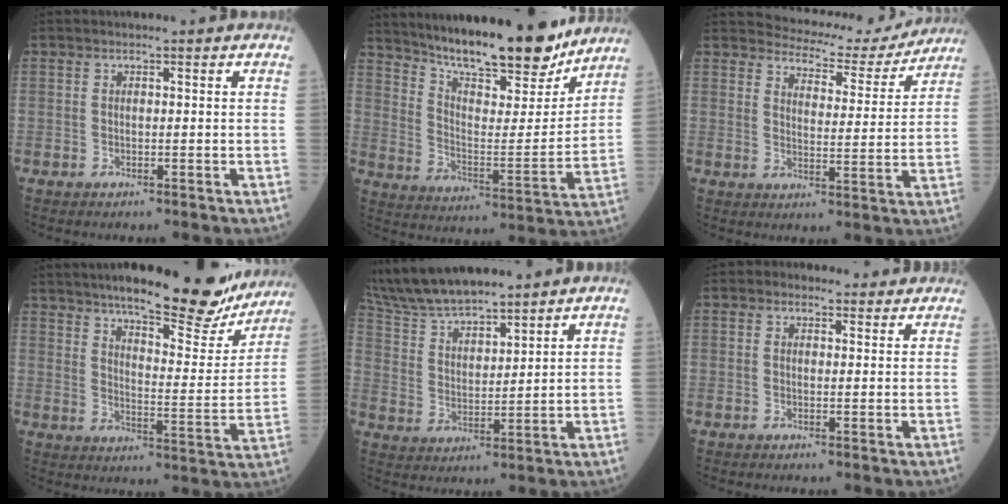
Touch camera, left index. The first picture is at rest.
{"total": 20.4, "force": [17.5, 3.7, 9.7], "torque": [-0.158, -0.018, 0.265]}
{"total": 10.8, "force": [10.5, 2.7, 0.8], "torque": [-0.005, -0.016, 0.123]}
{"total": 20.6, "force": [17.3, 4.2, 10.4], "torque": [-0.140, -0.023, 0.222]}
{"total": 12.2, "force": [11.1, 2.0, 4.5], "torque": [-0.099, 0.016, 0.217]}
{"total": 2.7, "force": [1.9, 1.9, 0.4], "torque": [-0.002, 0.014, 0.020]}